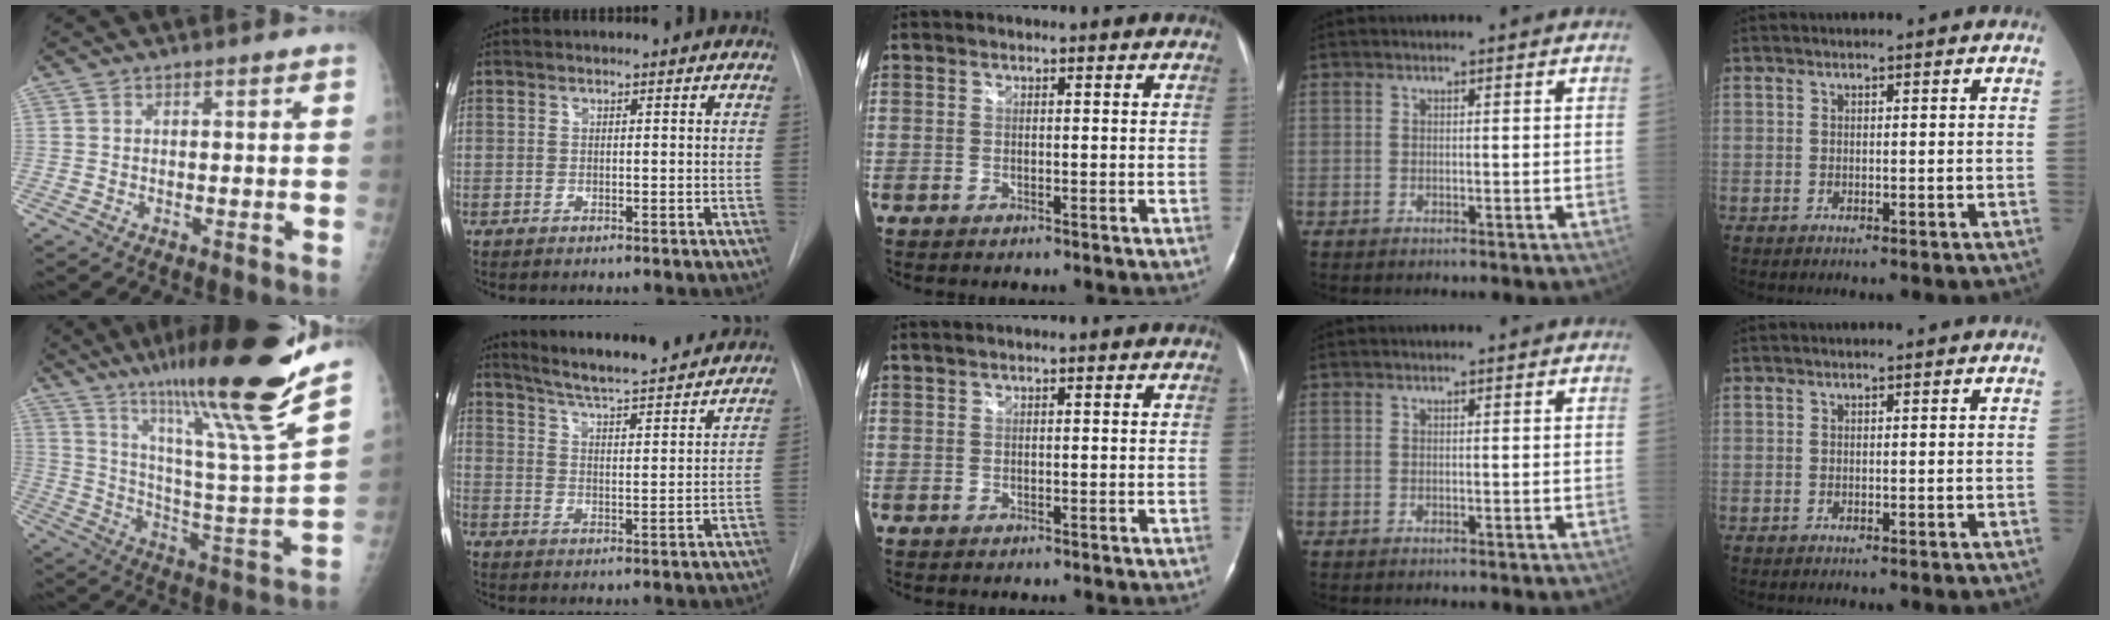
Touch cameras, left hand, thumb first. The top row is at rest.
{"thumb": {"total": 25.9, "force": [18.8, 0.2, 17.8], "torque": [-0.266, -0.102, 0.303]}, "index": {"total": 21.3, "force": [19.5, 1.7, 8.4], "torque": [-0.129, -0.030, 0.258]}, "middle": {"total": 0.9, "force": [0.7, -0.1, 0.6], "torque": [-0.017, 0.014, 0.018]}}